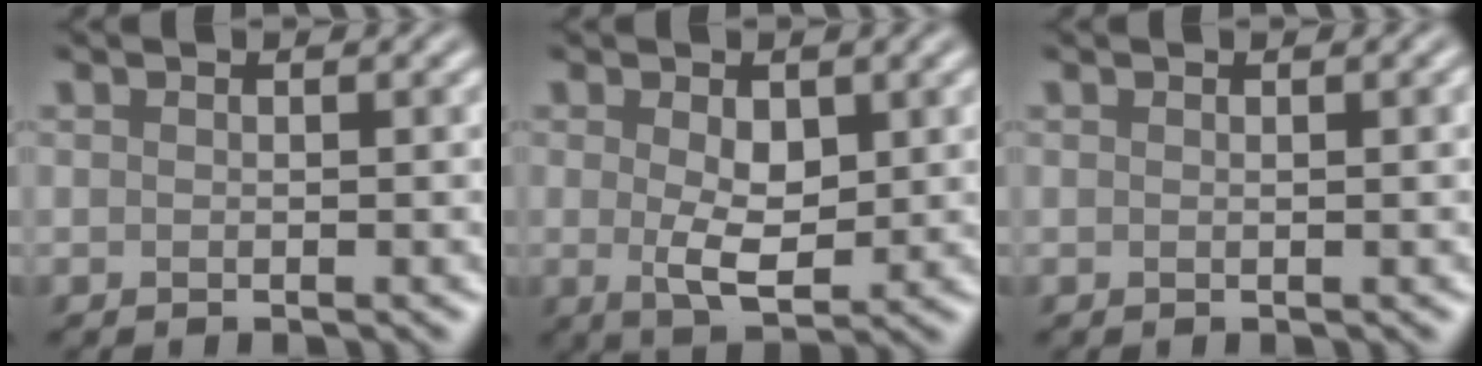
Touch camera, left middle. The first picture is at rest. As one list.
[{"total": 3.4, "force": [0.5, 1.7, 2.8], "torque": [-0.054, -0.002, 0.014]}, {"total": 1.1, "force": [0.2, 0.4, 1.0], "torque": [-0.009, 0.002, -0.001]}]